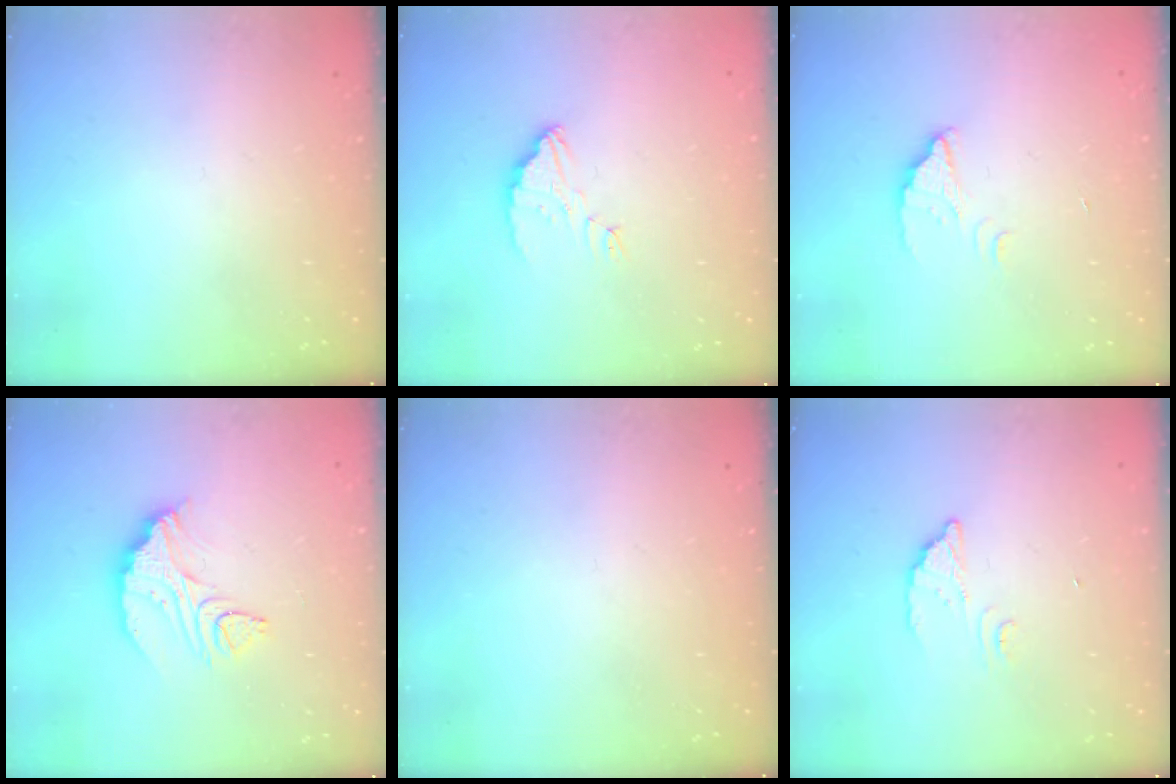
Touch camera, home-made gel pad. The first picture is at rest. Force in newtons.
{"total": 3.3, "press": 3.3, "slide": 0.1}
{"total": 2.4, "press": 2.4, "slide": 0.1}
{"total": 9.5, "press": 9.5, "slide": 0.4}
{"total": 0.0}
{"total": 3.6, "press": 3.6, "slide": 0.2}